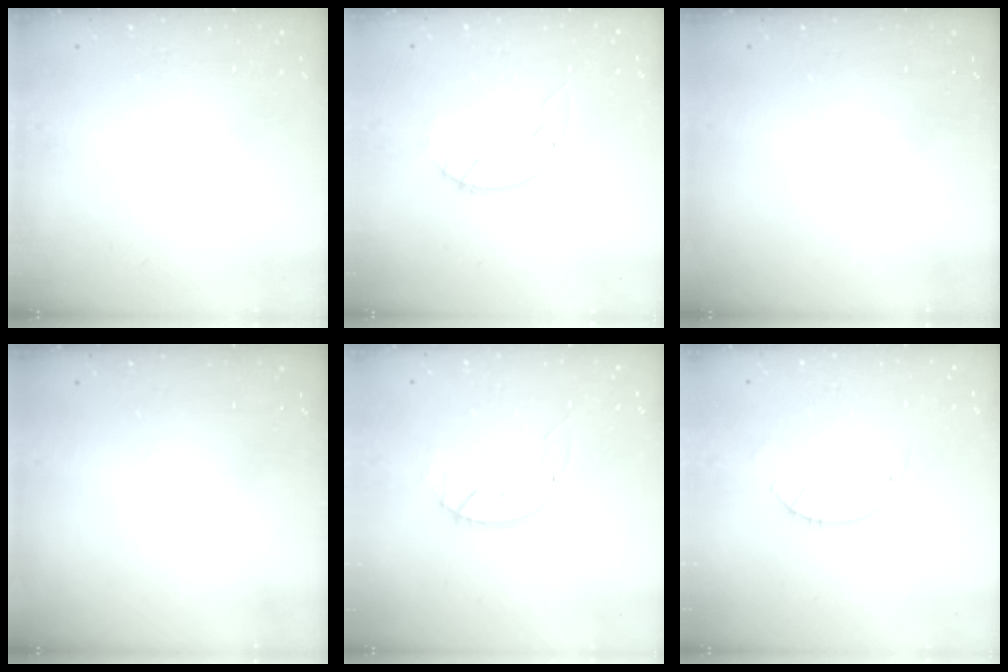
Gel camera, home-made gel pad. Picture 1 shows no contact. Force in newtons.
{"total": 1.4, "press": 1.4, "slide": 0.2}
{"total": 0.0}
{"total": 0.0}
{"total": 4.1, "press": 4.1, "slide": 0.1}
{"total": 3.2, "press": 3.2, "slide": 0.3}